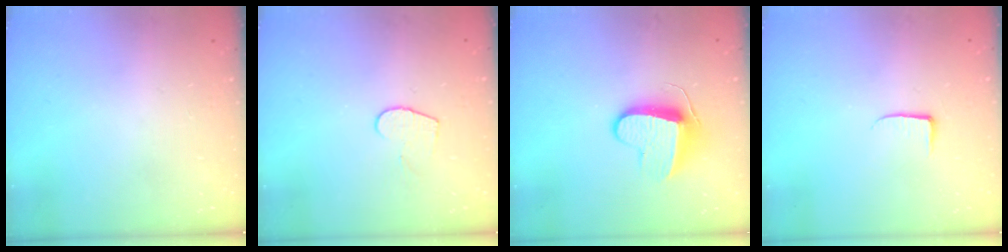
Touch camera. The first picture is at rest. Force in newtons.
{"total": 5.8, "press": 5.8, "slide": 0.4}
{"total": 9.3, "press": 9.3, "slide": 0.5}
{"total": 3.8, "press": 3.8, "slide": 0.5}